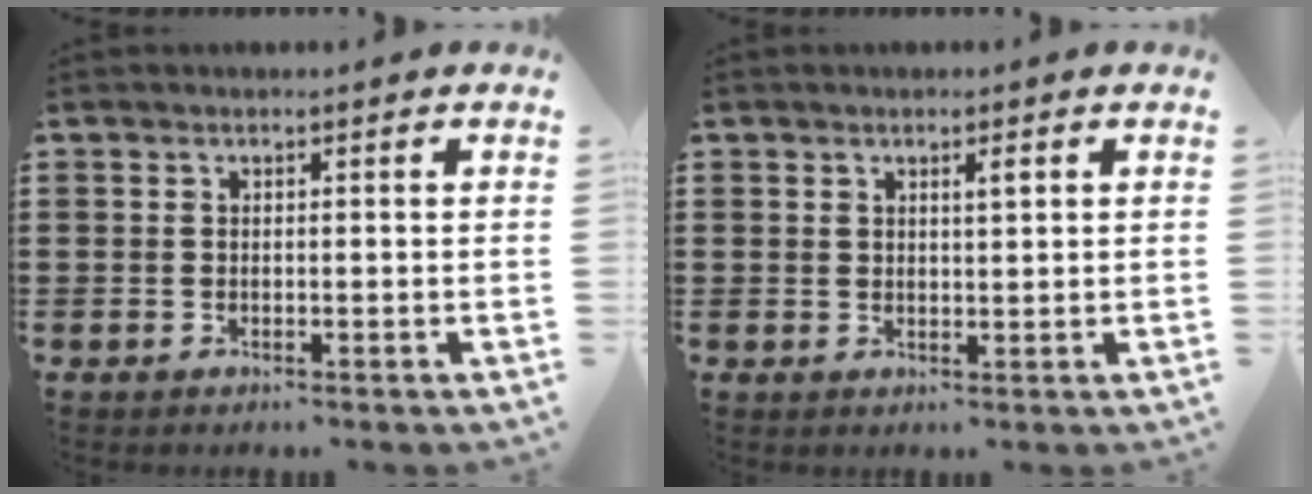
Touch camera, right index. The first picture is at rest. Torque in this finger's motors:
{"motor_torque": [-0.31, 0.19, 0.10, 0.00]}